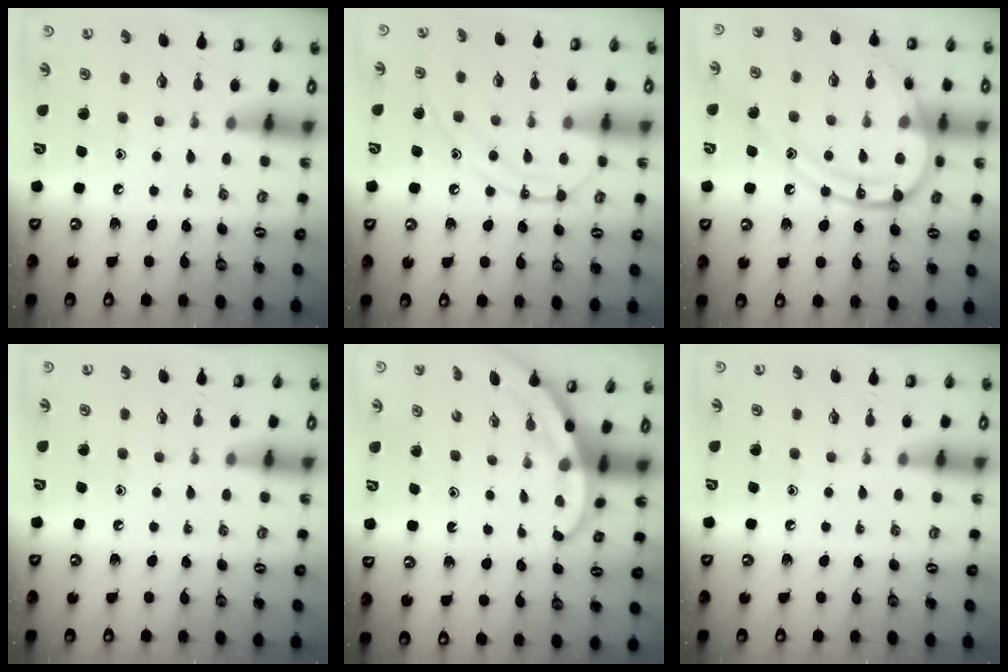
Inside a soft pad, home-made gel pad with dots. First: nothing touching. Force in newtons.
{"total": 11.1, "press": 11.0, "slide": 1.1}
{"total": 16.2, "press": 16.1, "slide": 1.5}
{"total": 0.0}
{"total": 3.0, "press": 3.0, "slide": 0.2}
{"total": 0.0}